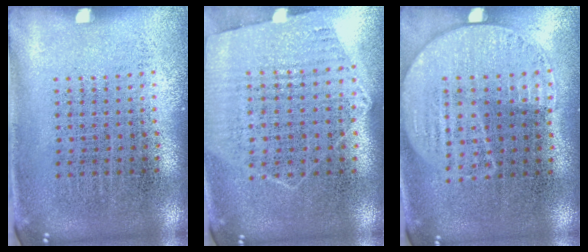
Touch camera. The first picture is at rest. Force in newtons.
{"total": 1.2, "press": 1.1, "slide": 0.4}
{"total": 1.1, "press": 1.0, "slide": 0.5}